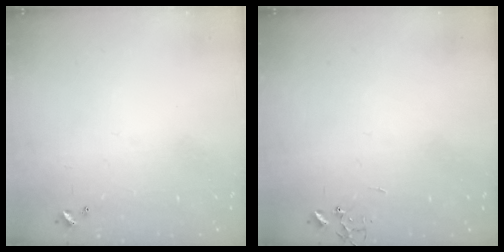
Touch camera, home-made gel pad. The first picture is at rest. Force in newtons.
{"total": 0.0}